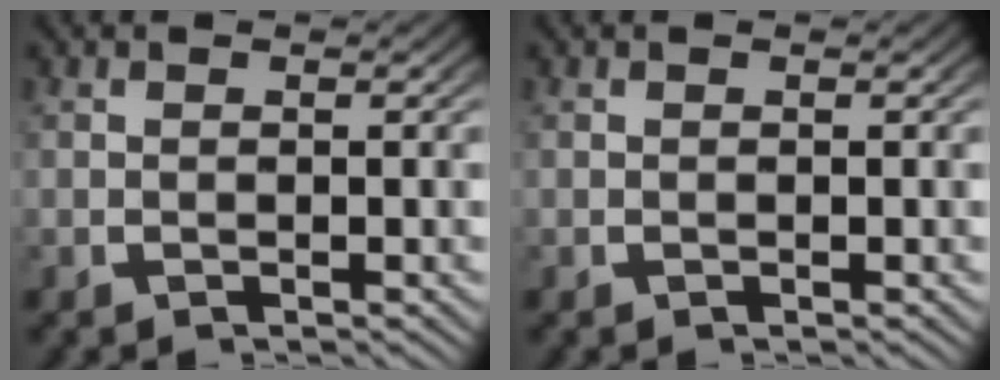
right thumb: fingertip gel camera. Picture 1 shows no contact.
{"total": 0.0}